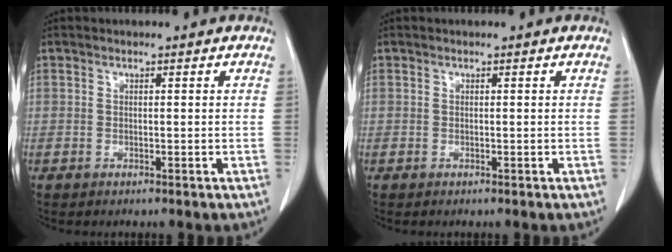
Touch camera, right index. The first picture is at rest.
{"total": 0.0}